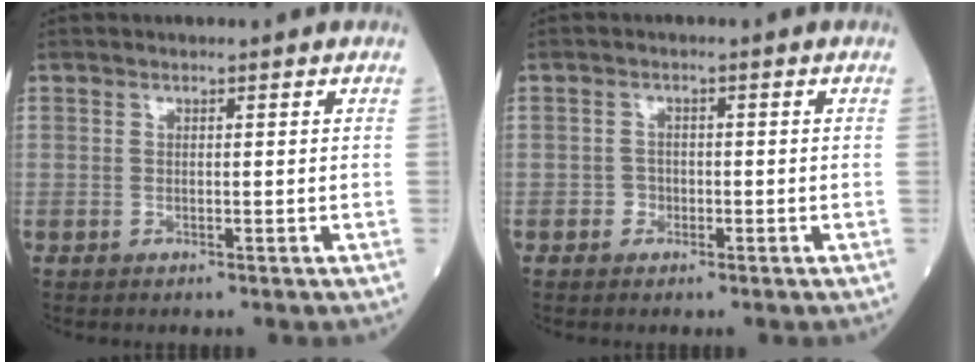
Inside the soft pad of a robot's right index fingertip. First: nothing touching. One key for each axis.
{"total": 1.6, "fx": -0.8, "fy": 1.3, "fz": 0.3, "tx": 0.004, "ty": 0.009, "tz": -0.016}